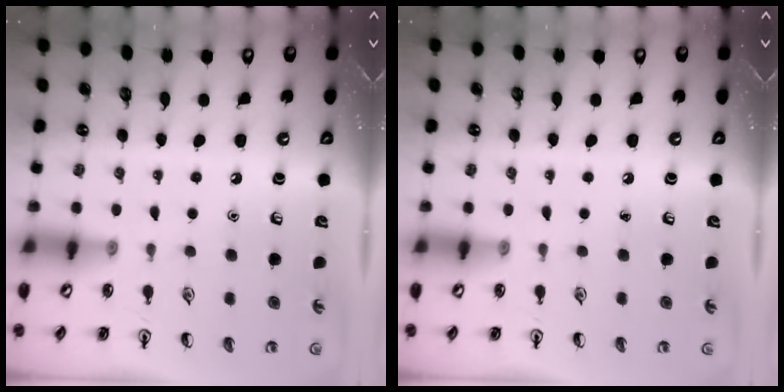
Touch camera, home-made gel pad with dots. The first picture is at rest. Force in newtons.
{"total": 0.0}